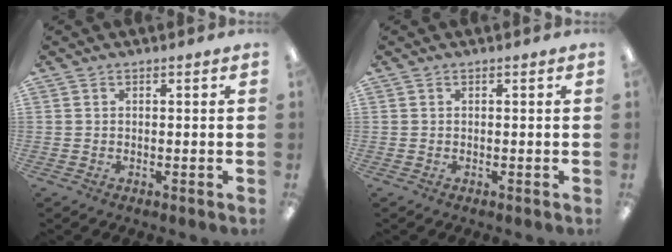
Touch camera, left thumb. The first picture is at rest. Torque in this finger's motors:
{"motor_torque": [-0.01, 0.01, 0.00, 0.03, 0.00]}